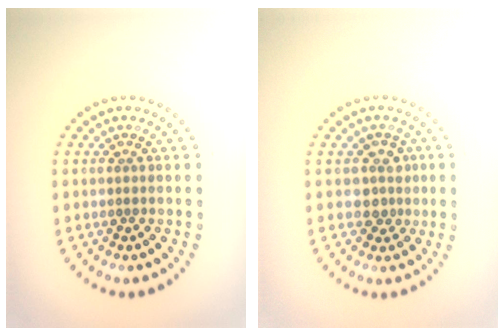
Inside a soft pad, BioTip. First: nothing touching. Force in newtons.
{"total": 2.0, "press": 1.7, "slide": 1.1}